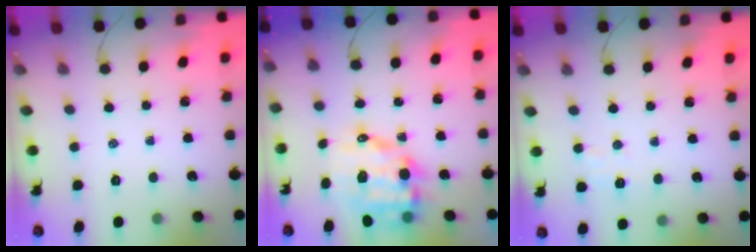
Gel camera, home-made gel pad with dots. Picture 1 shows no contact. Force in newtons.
{"total": 13.0, "press": 12.7, "slide": 2.9}
{"total": 4.6, "press": 4.5, "slide": 1.0}